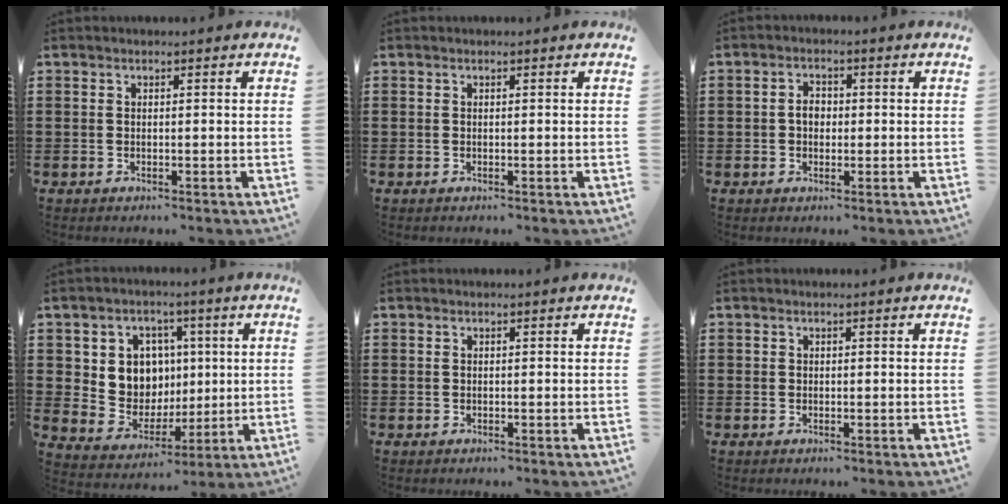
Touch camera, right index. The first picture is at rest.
{"total": 0.0}
{"total": 2.3, "force": [-0.2, 1.5, 1.8], "torque": [-0.034, 0.005, -0.004]}
{"total": 8.2, "force": [1.9, 7.4, 2.7], "torque": [-0.077, -0.002, 0.038]}
{"total": 0.0}
{"total": 0.0}